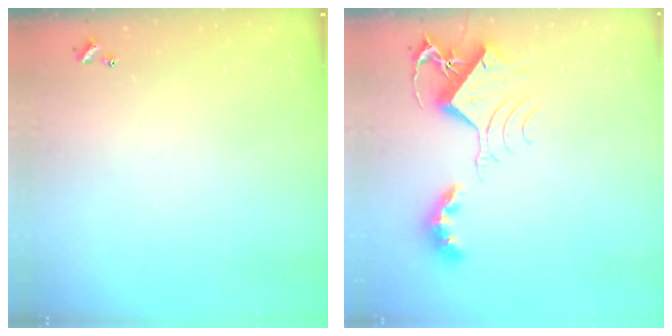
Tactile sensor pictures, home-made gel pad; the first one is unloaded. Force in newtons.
{"total": 9.4, "press": 9.4, "slide": 1.1}